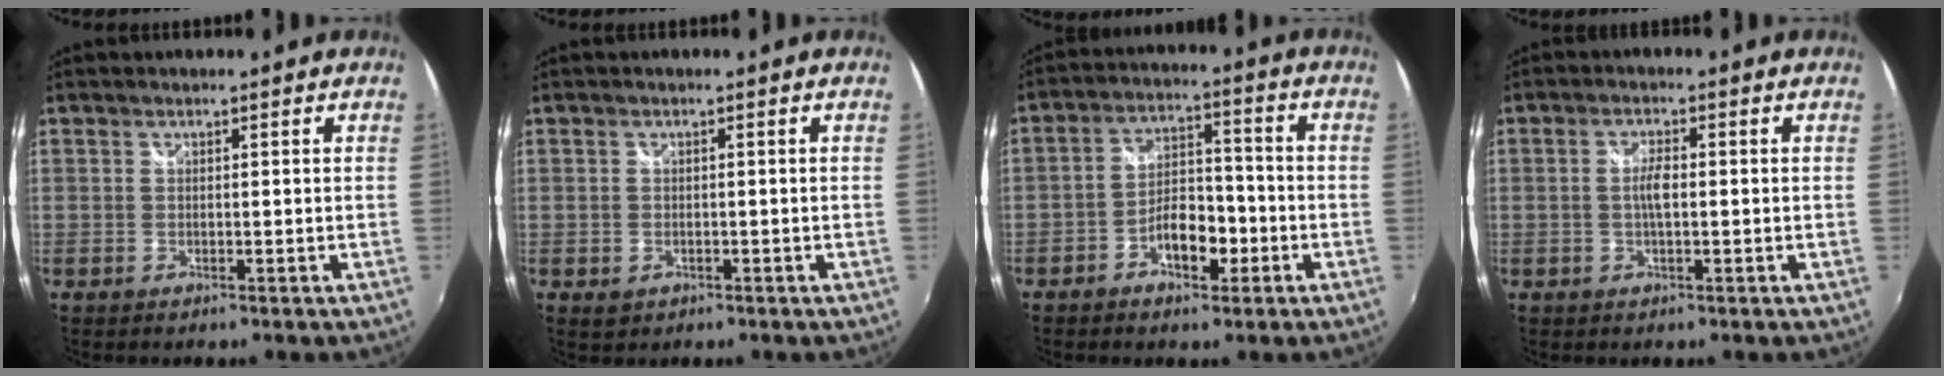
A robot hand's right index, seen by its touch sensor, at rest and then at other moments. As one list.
[{"total": 1.9, "force": [-0.6, 1.5, 0.9], "torque": [-0.018, -0.002, -0.006]}, {"total": 7.7, "force": [-3.7, 4.0, 5.5], "torque": [-0.102, 0.016, -0.056]}, {"total": 3.0, "force": [-0.2, 0.9, 2.8], "torque": [-0.053, 0.002, -0.004]}]